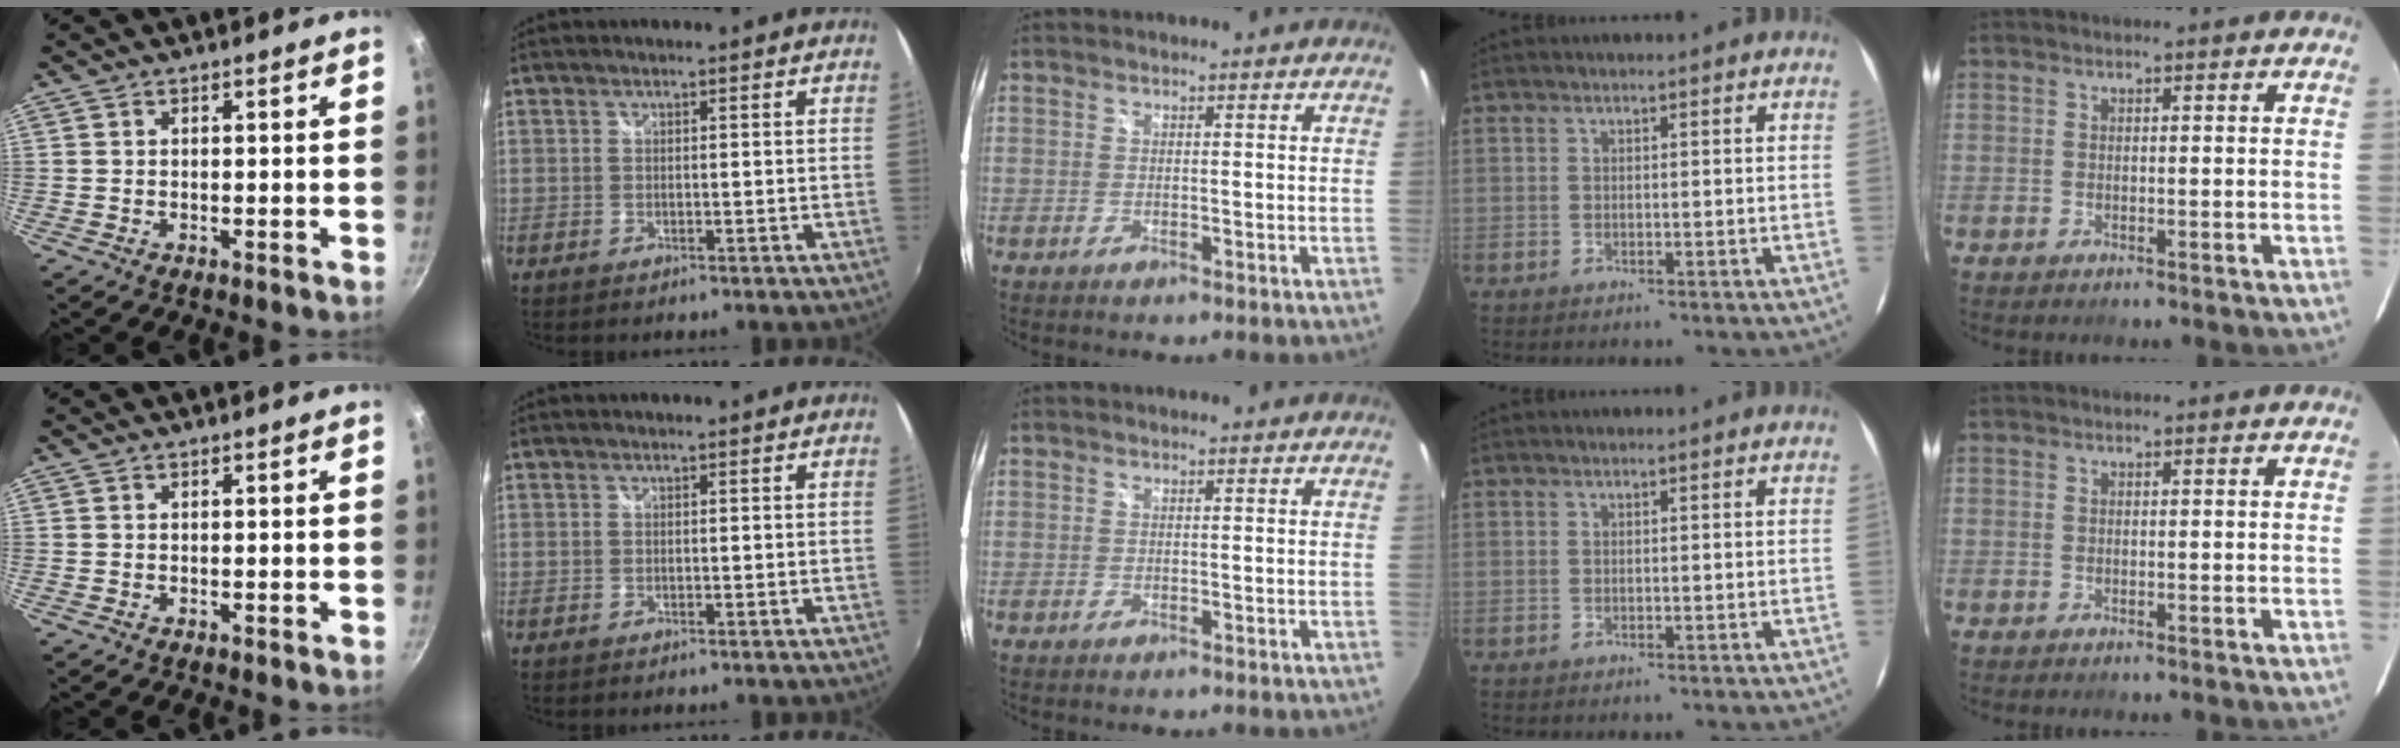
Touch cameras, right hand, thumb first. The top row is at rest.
{}